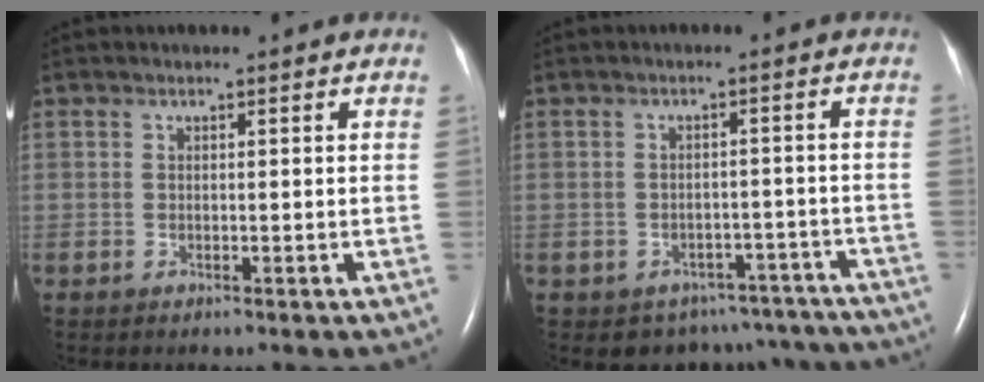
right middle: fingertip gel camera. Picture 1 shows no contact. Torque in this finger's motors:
{"motor_torque": [0.39, -0.44, 0.02, 0.03]}